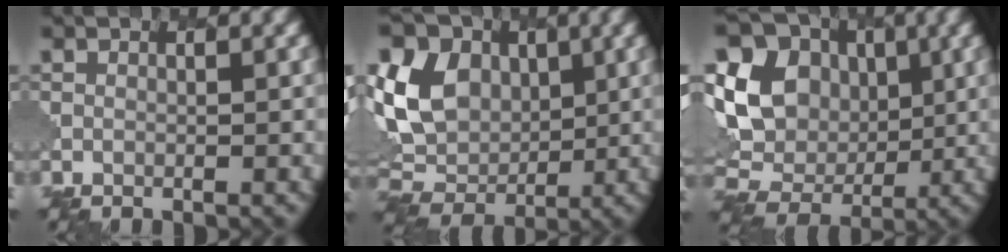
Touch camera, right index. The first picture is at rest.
{"total": 12.0, "force": [3.4, 9.1, 7.1], "torque": [-0.152, 0.035, 0.048]}
{"total": 11.6, "force": [2.2, 9.6, 6.2], "torque": [-0.128, 0.015, 0.025]}